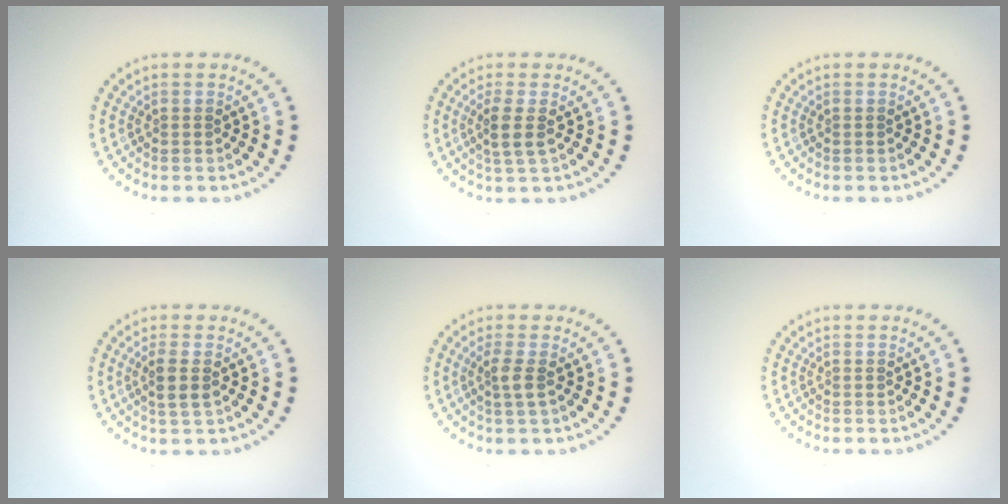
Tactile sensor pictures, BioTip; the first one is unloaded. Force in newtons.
{"total": 2.1, "press": 1.7, "slide": 1.2}
{"total": 0.0}
{"total": 2.1, "press": 1.9, "slide": 0.8}
{"total": 1.7, "press": 1.4, "slide": 1.0}
{"total": 0.0}